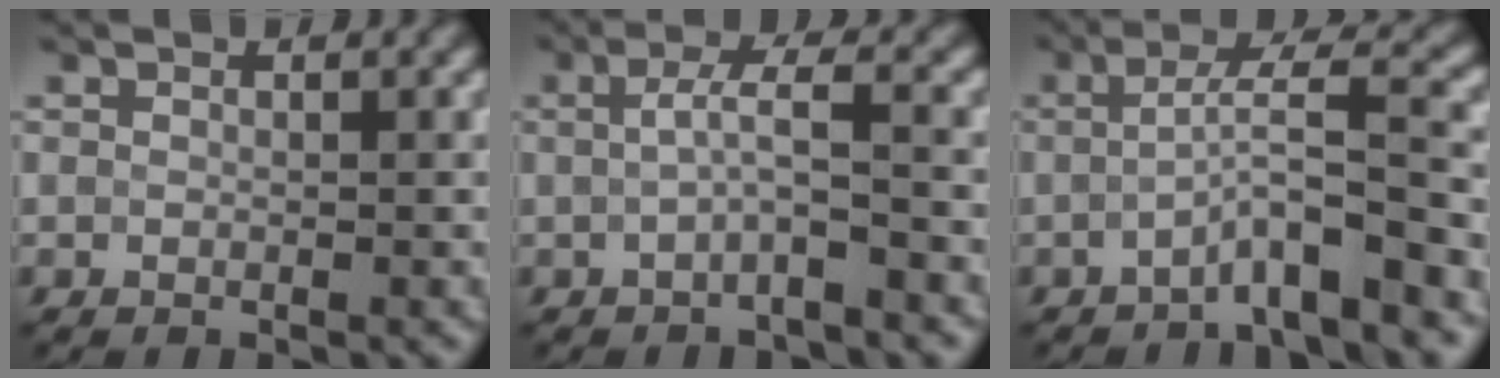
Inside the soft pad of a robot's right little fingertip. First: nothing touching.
{"total": 2.9, "force": [-0.4, 0.3, 2.8], "torque": [-0.053, 0.002, -0.011]}
{"total": 5.4, "force": [-2.3, 0.6, 4.8], "torque": [-0.072, 0.020, -0.049]}